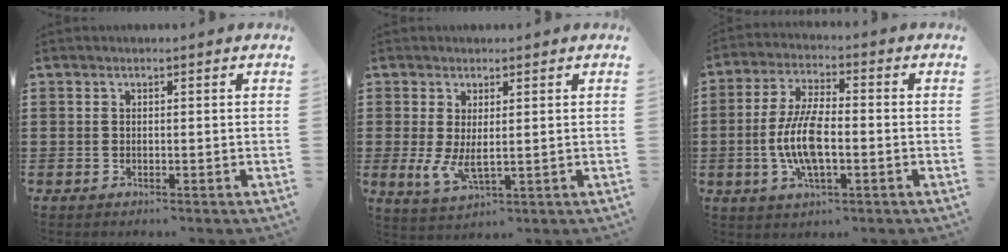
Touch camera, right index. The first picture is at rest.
{"total": 4.4, "force": [0.7, 1.7, 4.0], "torque": [-0.091, -0.005, 0.012]}
{"total": 9.2, "force": [-1.8, 3.4, 8.4], "torque": [-0.191, -0.010, -0.039]}